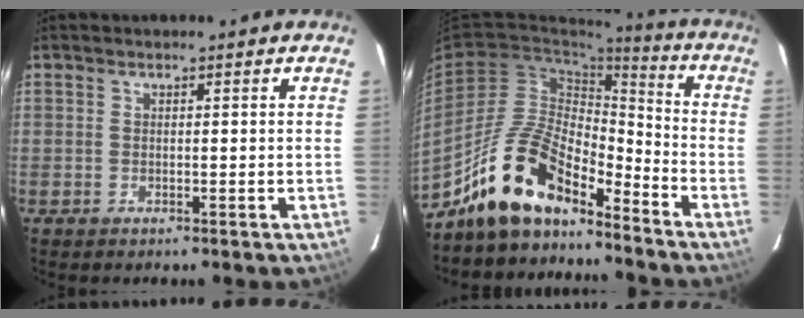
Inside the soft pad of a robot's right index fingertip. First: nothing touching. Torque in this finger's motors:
{"motor_torque": [0.69, -0.68, 1.05, 0.21]}